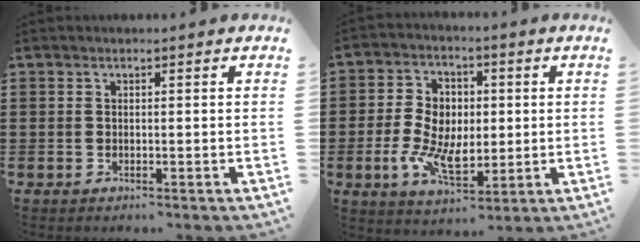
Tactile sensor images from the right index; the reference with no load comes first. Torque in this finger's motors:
{"motor_torque": [2.14, 0.00, 0.91, 0.21]}